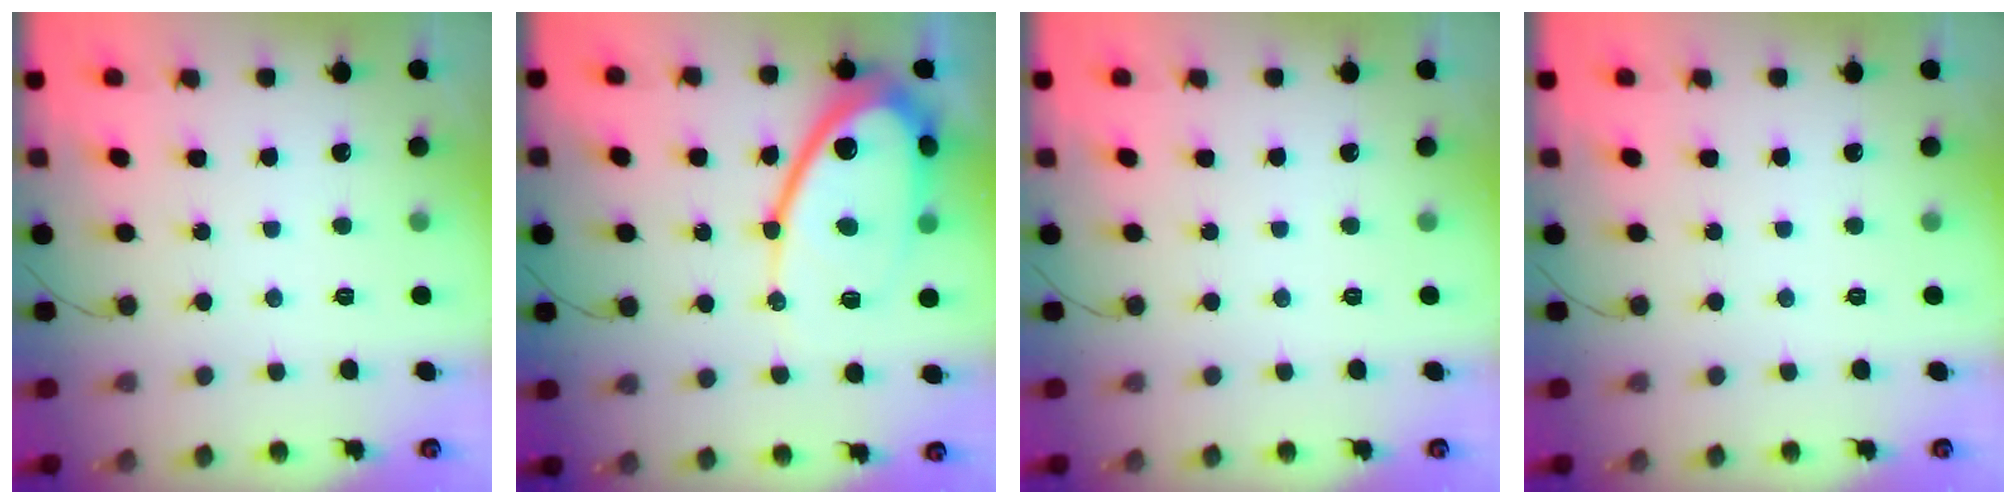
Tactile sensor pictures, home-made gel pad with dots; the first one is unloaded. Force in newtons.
{"total": 18.3, "press": 18.2, "slide": 1.8}
{"total": 0.0}
{"total": 0.0}